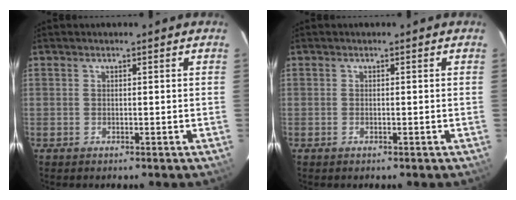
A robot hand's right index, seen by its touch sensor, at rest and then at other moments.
{"total": 0.5, "force": [-0.3, 0.3, 0.4], "torque": [-0.008, -0.001, -0.005]}